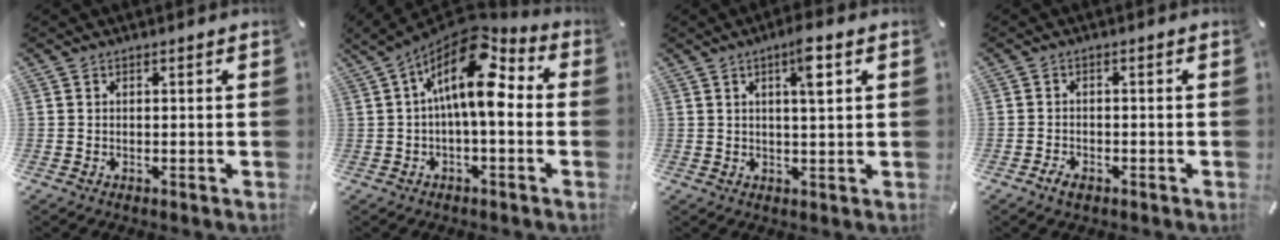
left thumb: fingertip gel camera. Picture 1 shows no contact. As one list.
[{"total": 15.4, "force": [3.8, 7.1, 13.2], "torque": [-0.232, -0.030, 0.061]}, {"total": 5.8, "force": [2.3, 1.1, 5.2], "torque": [-0.090, -0.003, 0.033]}, {"total": 2.3, "force": [-1.6, 1.3, 1.0], "torque": [-0.020, 0.008, -0.031]}]